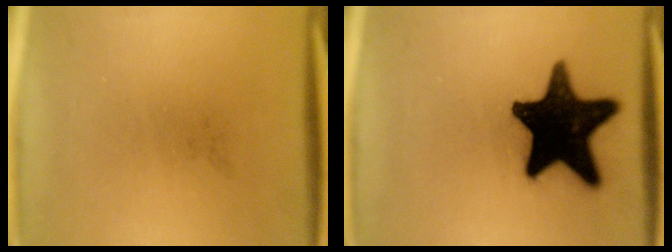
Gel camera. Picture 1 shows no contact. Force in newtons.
{"total": 19.8}